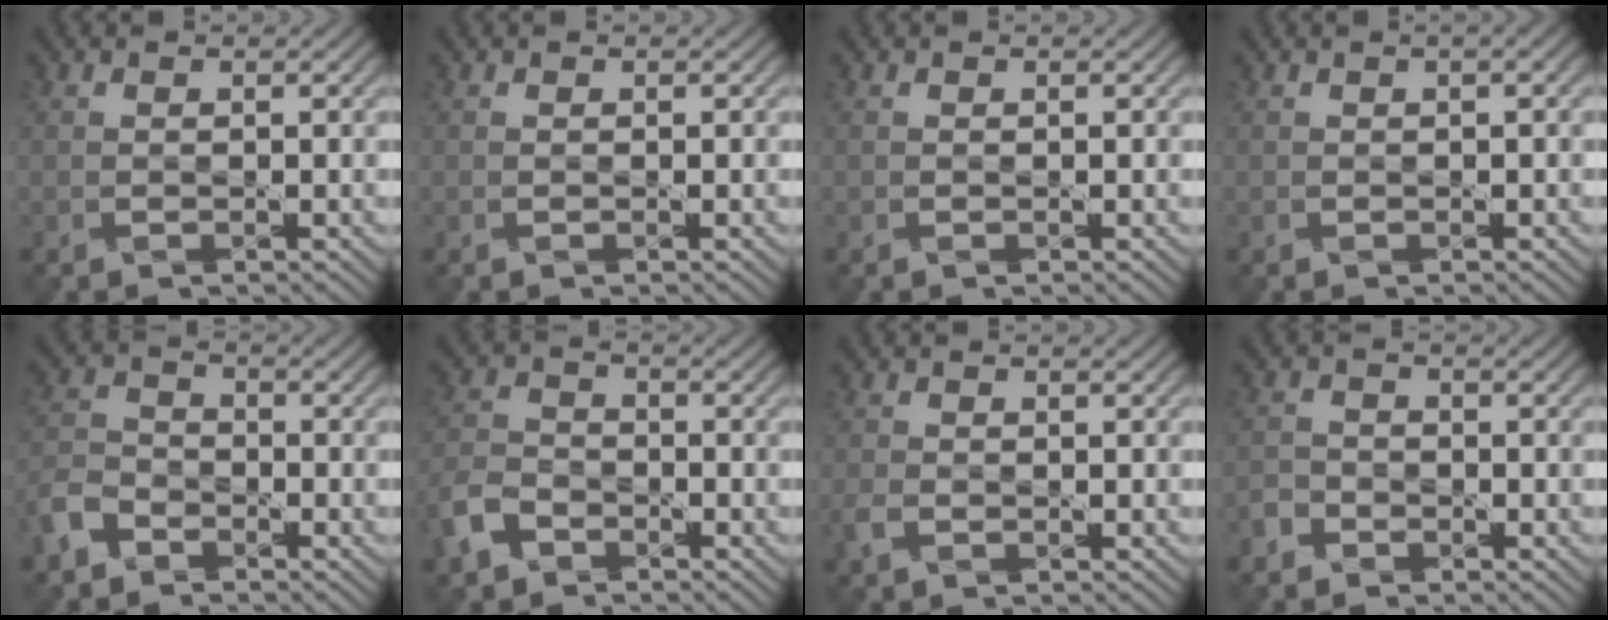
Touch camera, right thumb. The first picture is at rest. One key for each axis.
{"total": 0.0}
{"total": 0.0}
{"total": 1.1, "fx": 0.3, "fy": 0.3, "fz": 1.0, "tx": -0.019, "ty": 0.006, "tz": 0.008}
{"total": 5.2, "fx": -3.9, "fy": 3.0, "fz": 1.8, "tx": -0.054, "ty": -0.001, "tz": -0.093}
{"total": 5.8, "fx": -3.8, "fy": 3.5, "fz": 2.5, "tx": -0.073, "ty": -0.001, "tz": -0.090}
{"total": 2.2, "fx": -1.2, "fy": 1.4, "fz": 1.3, "tx": -0.042, "ty": -0.004, "tz": -0.028}
{"total": 2.4, "fx": -1.9, "fy": 1.3, "fz": 0.2, "tx": -0.007, "ty": 0.003, "tz": -0.048}